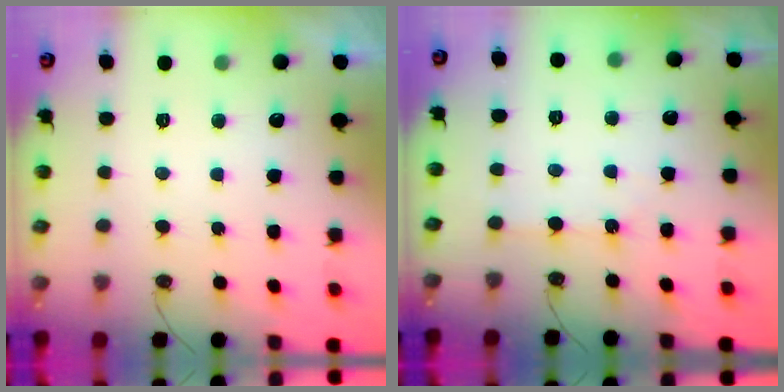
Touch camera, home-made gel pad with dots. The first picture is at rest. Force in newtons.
{"total": 2.2, "press": 2.2, "slide": 0.3}